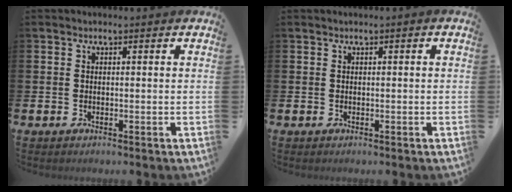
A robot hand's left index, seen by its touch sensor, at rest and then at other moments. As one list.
[{"total": 0.0}]